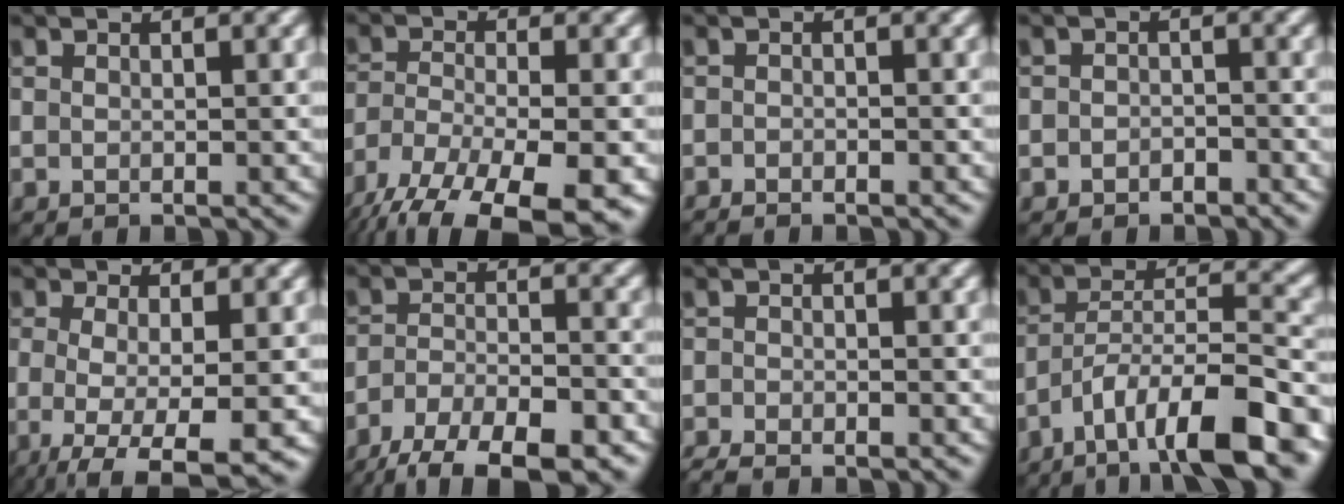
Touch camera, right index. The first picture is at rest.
{"total": 14.0, "force": [-10.5, 4.9, 7.9], "torque": [-0.151, -0.047, -0.153]}
{"total": 0.9, "force": [-0.8, -0.1, 0.0], "torque": [0.001, -0.001, -0.017]}
{"total": 1.2, "force": [-0.9, 0.7, 0.1], "torque": [0.004, 0.002, -0.017]}
{"total": 6.7, "force": [-2.4, 1.9, 6.0], "torque": [-0.102, -0.015, -0.036]}
{"total": 8.8, "force": [-6.9, 2.7, 4.7], "torque": [-0.070, -0.012, -0.117]}
{"total": 2.0, "force": [-1.9, 0.2, 0.6], "torque": [-0.017, -0.006, -0.042]}
{"total": 11.2, "force": [-7.3, 2.7, 8.0], "torque": [-0.128, 0.015, -0.127]}